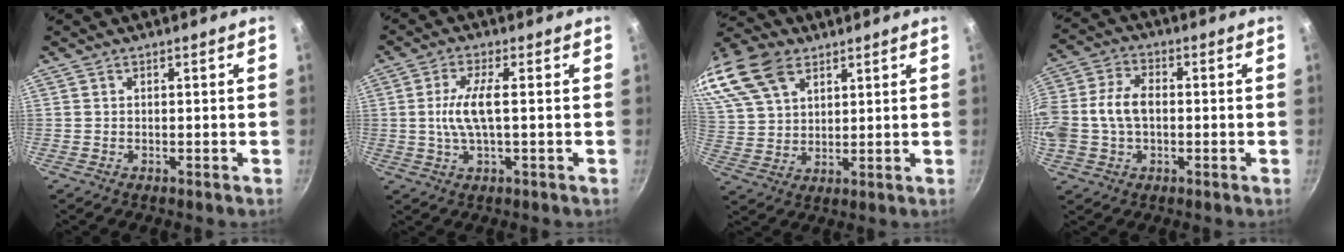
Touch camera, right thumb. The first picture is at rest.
{"total": 6.7, "force": [0.2, 1.7, 6.5], "torque": [-0.140, 0.006, 0.003]}
{"total": 20.4, "force": [11.3, 12.8, 11.2], "torque": [-0.254, 0.020, 0.221]}
{"total": 11.2, "force": [-0.6, 7.7, 8.2], "torque": [-0.162, 0.029, -0.021]}